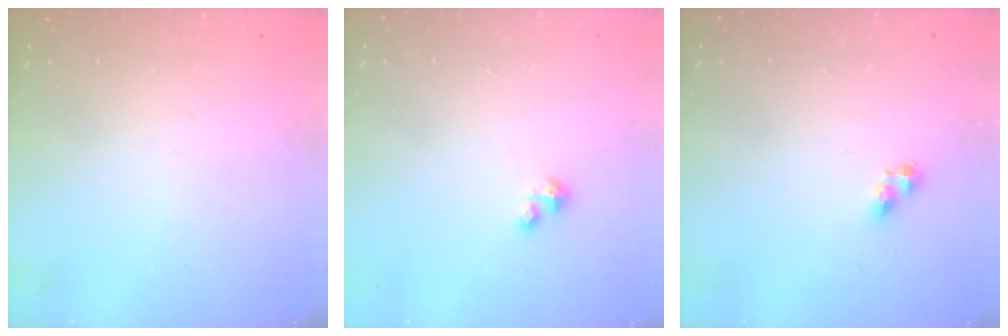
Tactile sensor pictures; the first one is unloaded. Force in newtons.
{"total": 1.7, "press": 1.7, "slide": 0.4}
{"total": 5.1, "press": 5.1, "slide": 0.6}